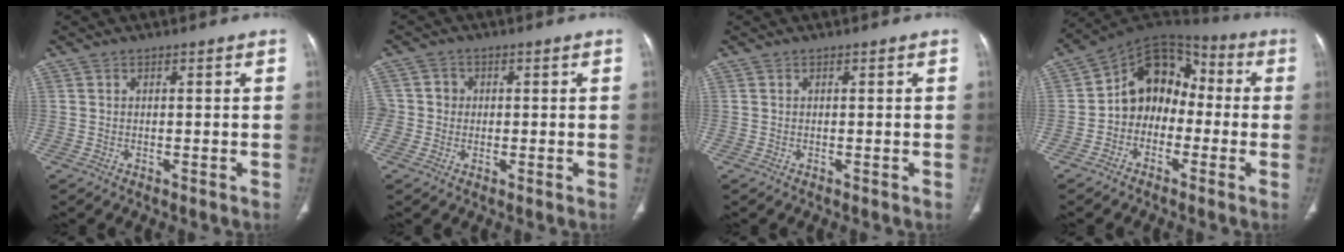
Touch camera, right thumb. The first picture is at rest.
{"total": 4.3, "force": [-0.2, 4.3, 0.7], "torque": [0.014, 0.014, -0.008]}
{"total": 0.0}
{"total": 12.3, "force": [-1.8, 9.7, 7.2], "torque": [-0.073, 0.054, -0.049]}